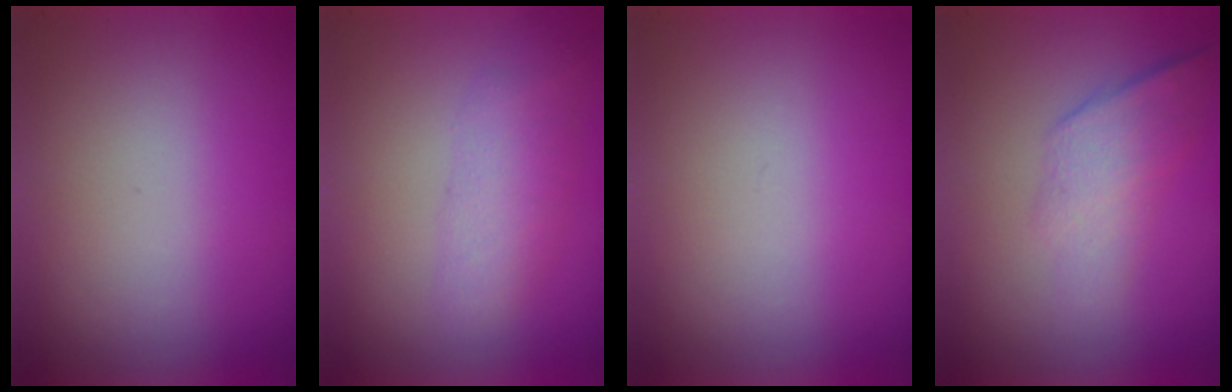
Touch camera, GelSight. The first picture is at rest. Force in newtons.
{"total": 2.3}
{"total": 0.0}
{"total": 2.2}